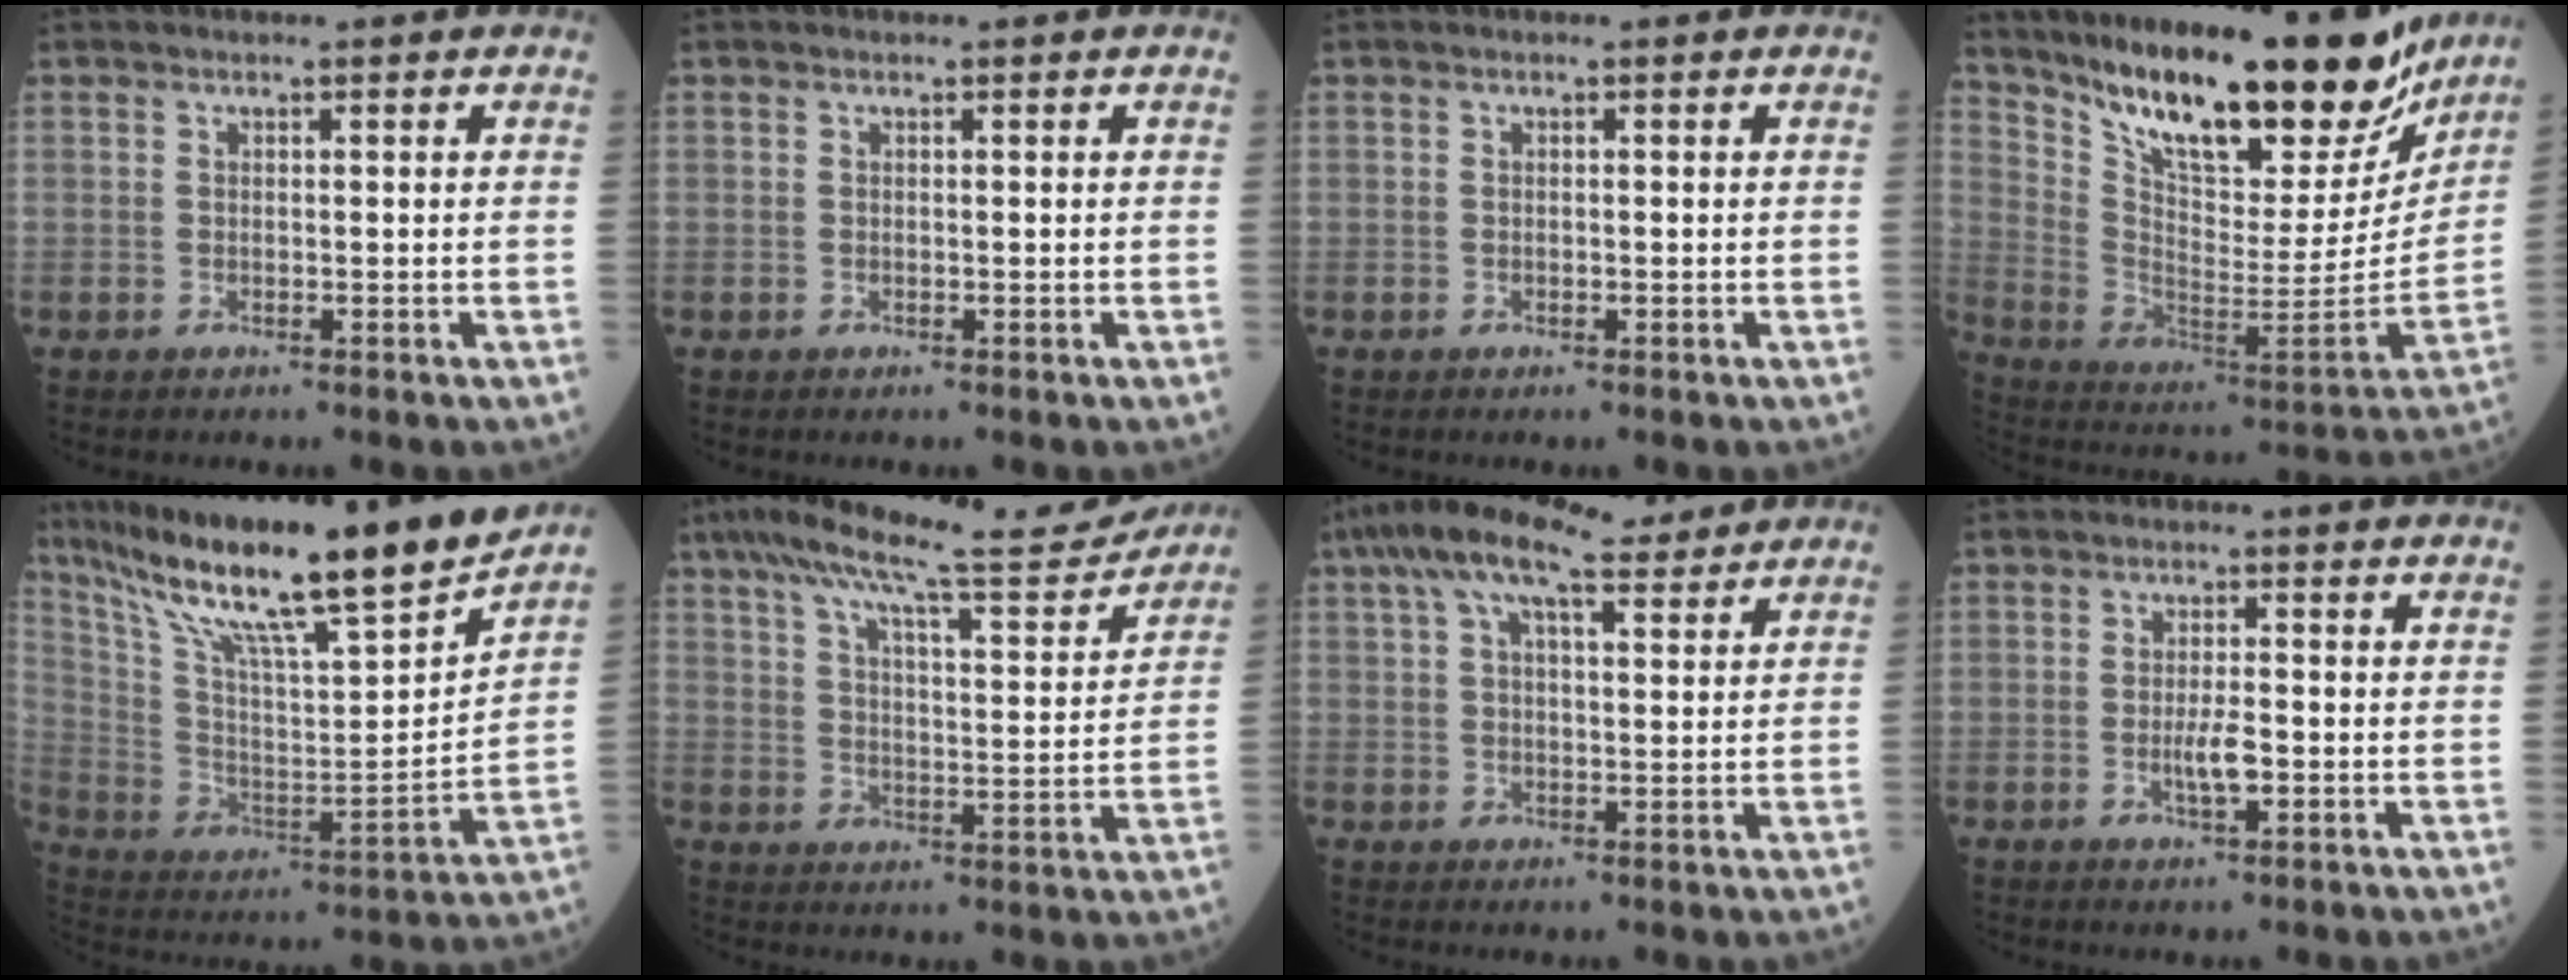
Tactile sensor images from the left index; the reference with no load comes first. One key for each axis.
{"total": 0.0}
{"total": 0.0}
{"total": 25.3, "fx": 20.2, "fy": 6.4, "fz": 13.8, "tx": -0.225, "ty": -0.036, "tz": 0.313}
{"total": 23.1, "fx": 18.9, "fy": -0.1, "fz": 13.4, "tx": -0.230, "ty": -0.017, "tz": 0.315}
{"total": 16.1, "fx": 14.5, "fy": 1.1, "fz": 7.1, "tx": -0.122, "ty": 0.005, "tz": 0.214}
{"total": 10.7, "fx": 7.9, "fy": 2.8, "fz": 6.6, "tx": -0.126, "ty": 0.045, "tz": 0.134}
{"total": 3.3, "fx": -0.8, "fy": 0.7, "fz": 3.1, "tx": -0.062, "ty": -0.001, "tz": -0.013}